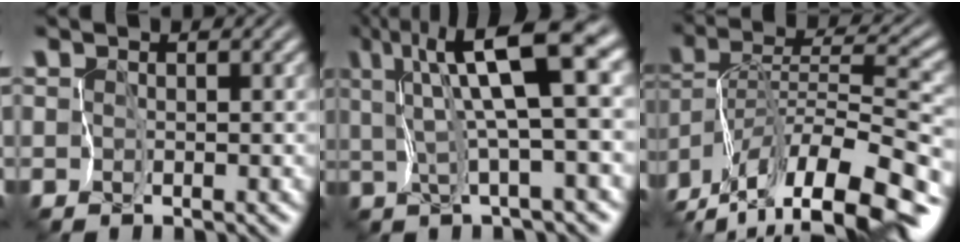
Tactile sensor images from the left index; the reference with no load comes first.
{"total": 9.4, "force": [4.1, 1.7, 8.3], "torque": [-0.162, 0.015, 0.065]}
{"total": 13.9, "force": [-10.4, 2.9, 8.8], "torque": [-0.169, 0.022, -0.169]}